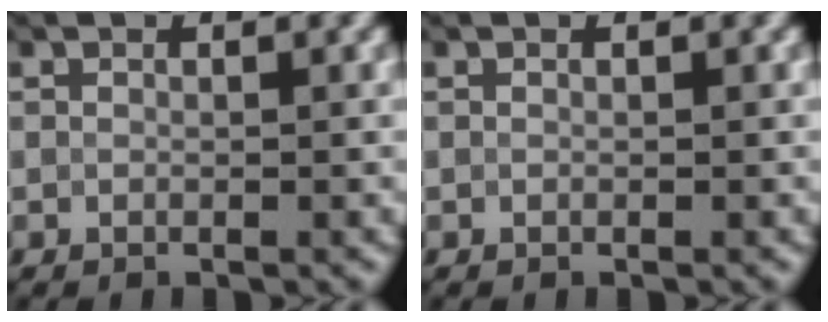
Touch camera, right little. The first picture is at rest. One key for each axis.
{"total": 0.0}